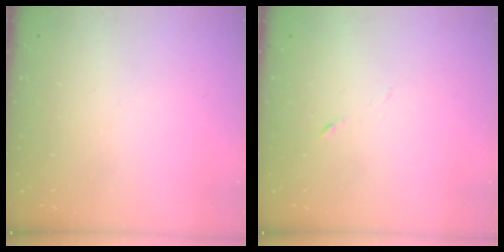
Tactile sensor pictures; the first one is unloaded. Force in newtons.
{"total": 3.7, "press": 3.6, "slide": 0.9}